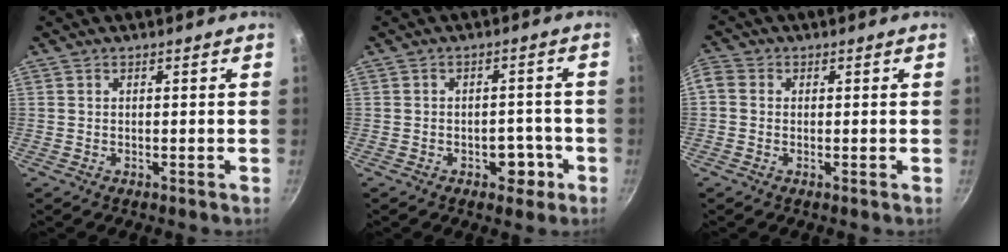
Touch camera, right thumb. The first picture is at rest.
{"total": 4.9, "force": [-2.1, 3.4, 2.8], "torque": [-0.005, 0.023, -0.021]}
{"total": 2.6, "force": [-0.2, 2.3, 1.3], "torque": [-0.028, 0.009, -0.015]}